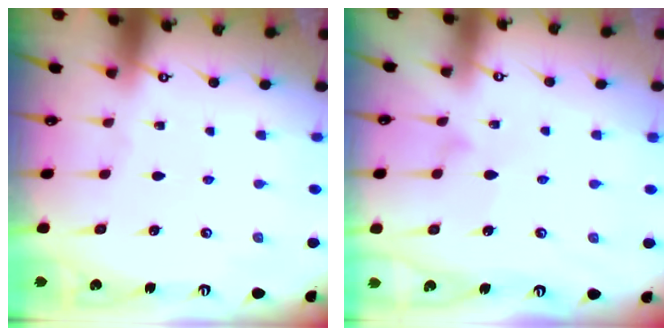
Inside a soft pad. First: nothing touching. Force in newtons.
{"total": 3.3, "press": 3.3, "slide": 0.1}